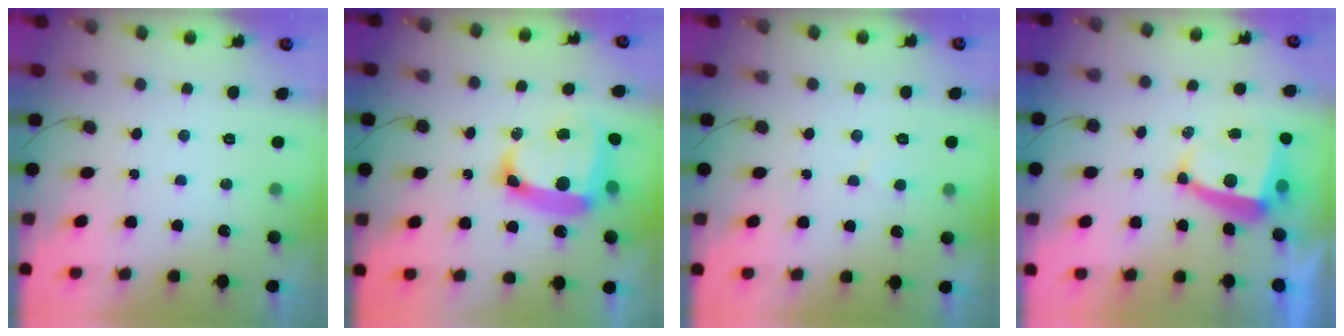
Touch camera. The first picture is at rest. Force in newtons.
{"total": 16.4, "press": 16.3, "slide": 2.1}
{"total": 3.5, "press": 3.5, "slide": 0.3}
{"total": 7.1, "press": 7.1, "slide": 0.9}